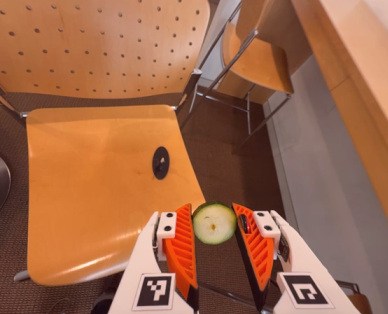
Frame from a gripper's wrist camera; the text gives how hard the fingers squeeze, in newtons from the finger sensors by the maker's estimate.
{"total": 7.5, "left": 7.2, "right": 7.8}